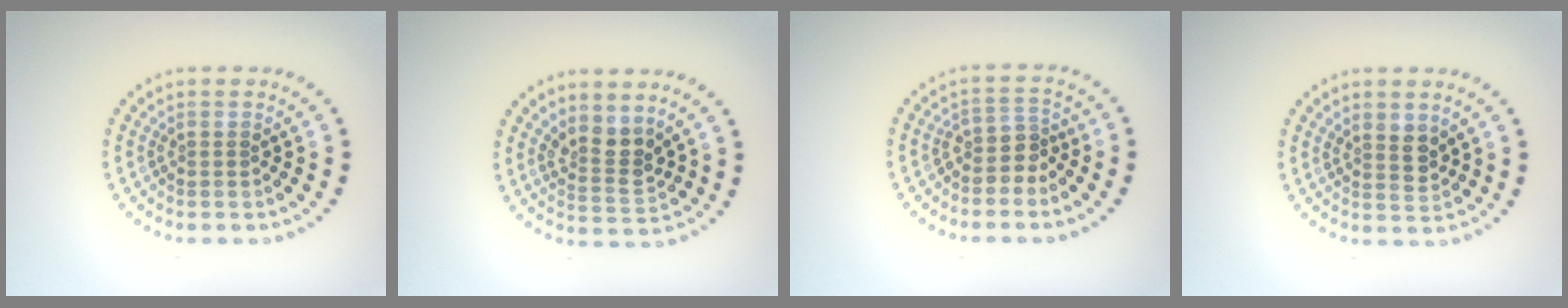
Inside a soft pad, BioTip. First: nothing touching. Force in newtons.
{"total": 2.6, "press": 2.2, "slide": 1.5}
{"total": 2.3, "press": 1.6, "slide": 1.7}
{"total": 2.1, "press": 1.8, "slide": 0.9}